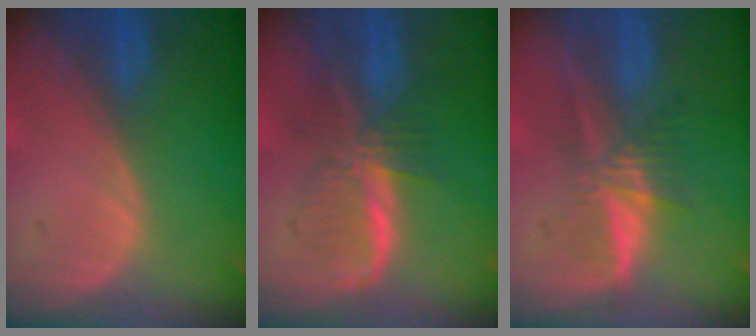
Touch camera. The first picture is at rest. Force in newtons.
{"total": 6.8, "press": 6.4, "slide": 2.3}
{"total": 5.4, "press": 5.2, "slide": 1.5}